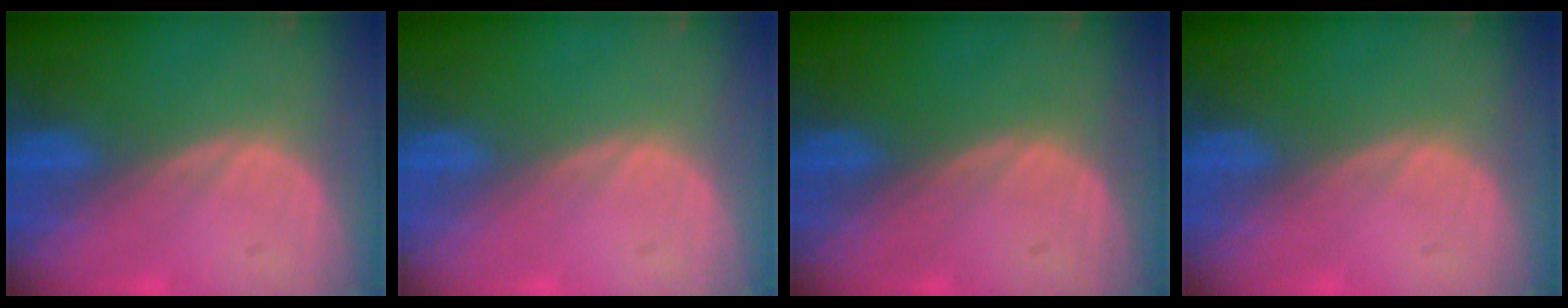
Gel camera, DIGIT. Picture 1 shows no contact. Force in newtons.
{"total": 0.0}
{"total": 0.0}
{"total": 0.0}